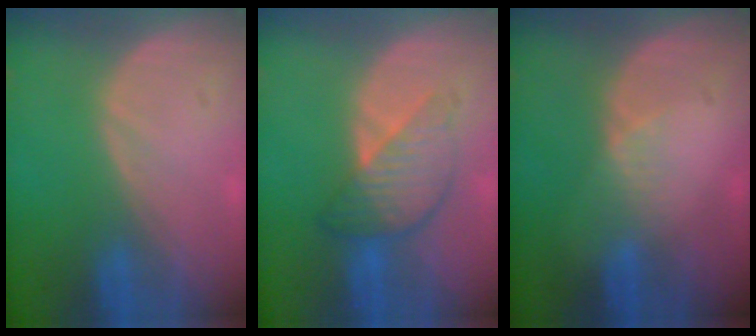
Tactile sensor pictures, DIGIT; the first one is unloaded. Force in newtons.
{"total": 5.6, "press": 5.6, "slide": 0.3}
{"total": 2.0, "press": 1.6, "slide": 1.3}